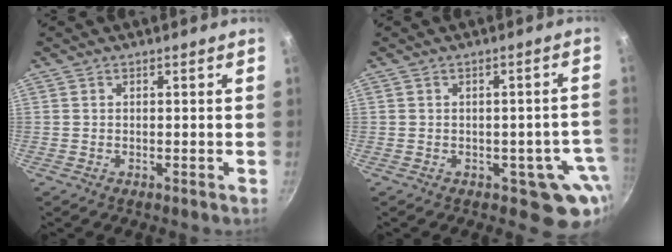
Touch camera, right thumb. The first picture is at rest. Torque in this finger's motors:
{"motor_torque": [1.13, 1.29, 0.00, -0.10, 0.16]}